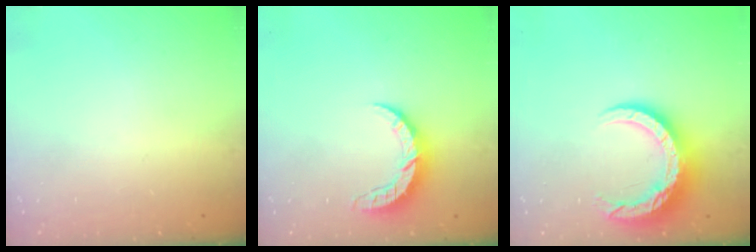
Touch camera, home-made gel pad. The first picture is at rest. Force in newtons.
{"total": 8.7, "press": 8.6, "slide": 0.9}
{"total": 12.0, "press": 11.9, "slide": 1.2}